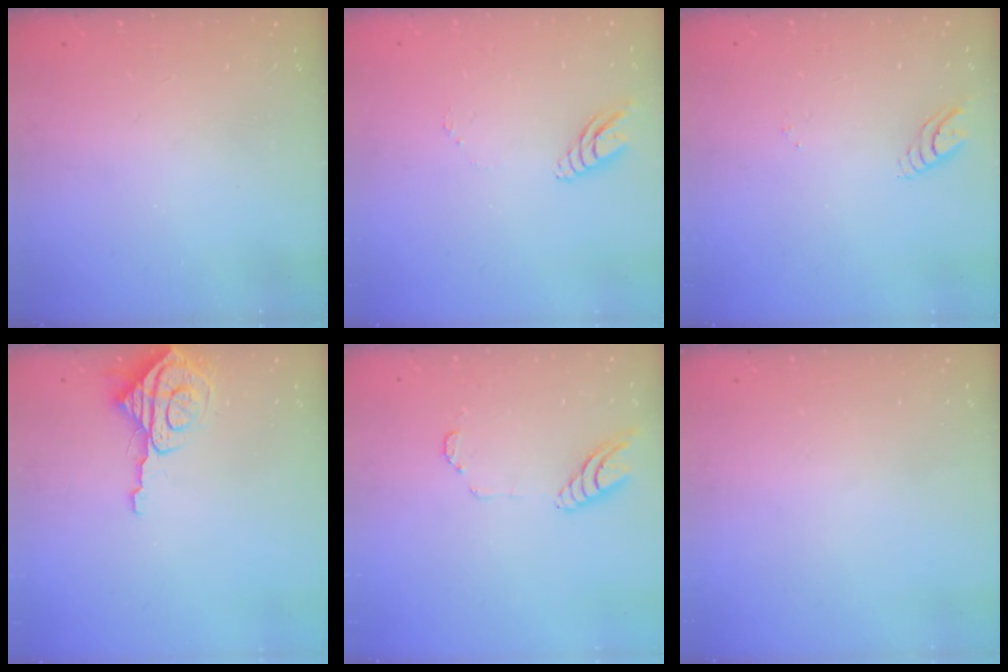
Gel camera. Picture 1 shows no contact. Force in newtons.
{"total": 7.6, "press": 7.5, "slide": 0.8}
{"total": 4.4, "press": 4.3, "slide": 0.4}
{"total": 7.8, "press": 7.7, "slide": 0.7}
{"total": 9.6, "press": 9.6, "slide": 1.2}
{"total": 0.0}